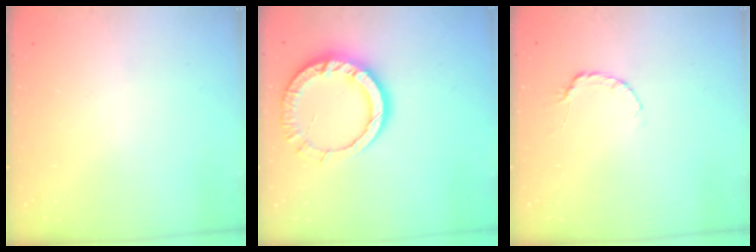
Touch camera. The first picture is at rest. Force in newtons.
{"total": 11.9, "press": 11.8, "slide": 1.9}
{"total": 3.3, "press": 3.3, "slide": 0.3}